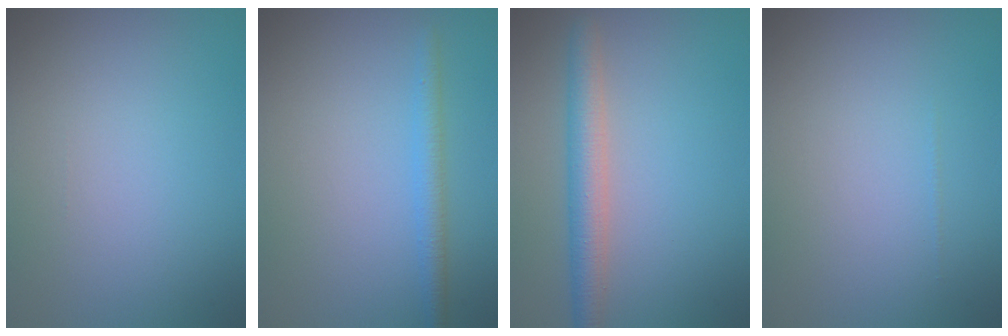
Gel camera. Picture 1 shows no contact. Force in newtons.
{"total": 1.8, "press": 1.8, "slide": 0.0}
{"total": 3.4, "press": 3.4, "slide": 0.1}
{"total": 0.0}